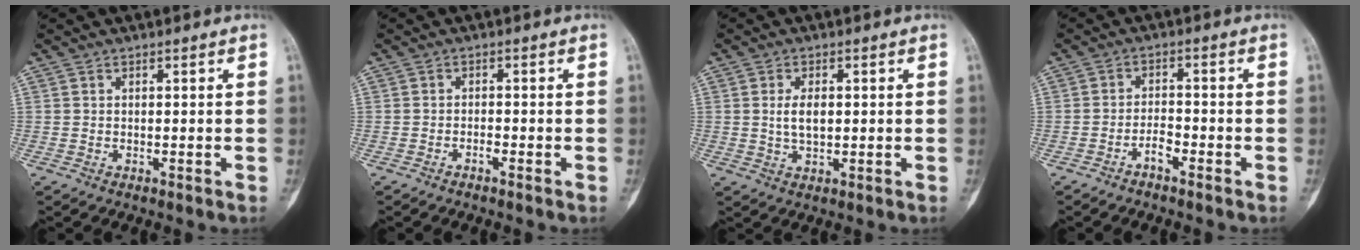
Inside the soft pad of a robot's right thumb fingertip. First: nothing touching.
{"total": 1.2, "force": [-0.9, 0.3, 0.6], "torque": [-0.010, 0.009, -0.018]}
{"total": 4.1, "force": [0.4, 2.1, 3.5], "torque": [-0.059, -0.003, 0.009]}
{"total": 3.0, "force": [-2.2, 0.9, 1.8], "torque": [-0.029, 0.019, -0.042]}